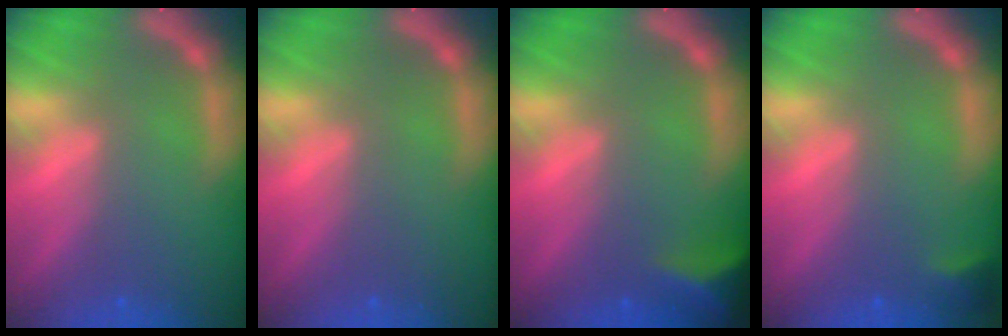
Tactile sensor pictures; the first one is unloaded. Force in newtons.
{"total": 0.0}
{"total": 5.0}
{"total": 1.4}